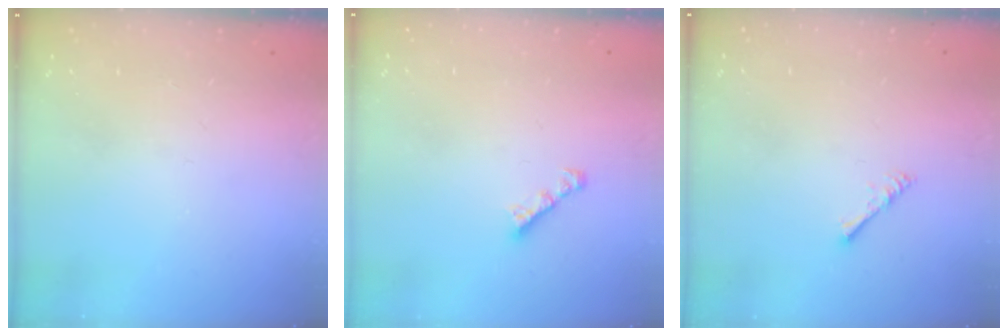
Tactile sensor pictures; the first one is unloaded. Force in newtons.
{"total": 1.7, "press": 1.6, "slide": 0.5}
{"total": 2.0, "press": 1.9, "slide": 0.4}